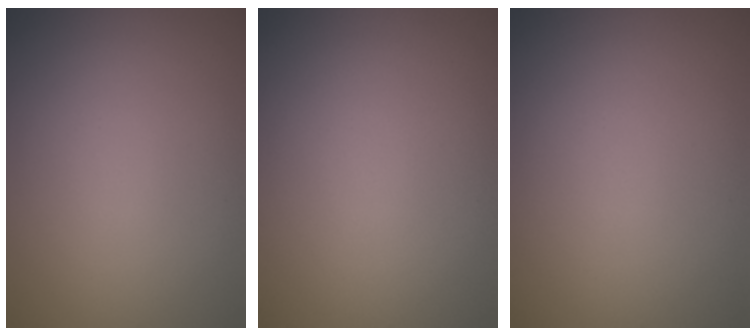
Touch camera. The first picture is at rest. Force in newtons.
{"total": 0.0}
{"total": 0.0}